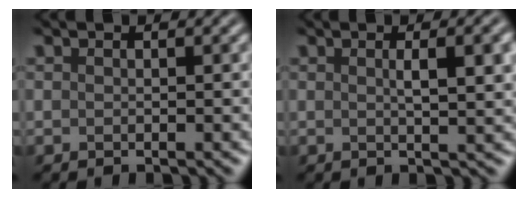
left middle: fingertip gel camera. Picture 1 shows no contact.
{"total": 4.0, "force": [0.5, 0.5, 3.9], "torque": [-0.040, 0.001, 0.016]}